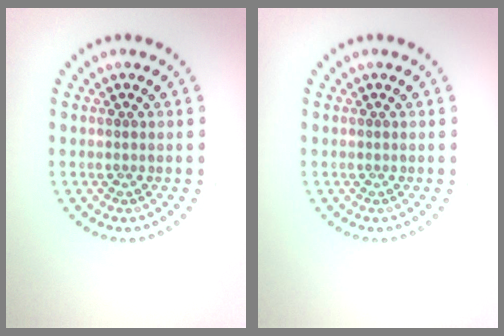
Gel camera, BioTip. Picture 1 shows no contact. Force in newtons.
{"total": 0.0}